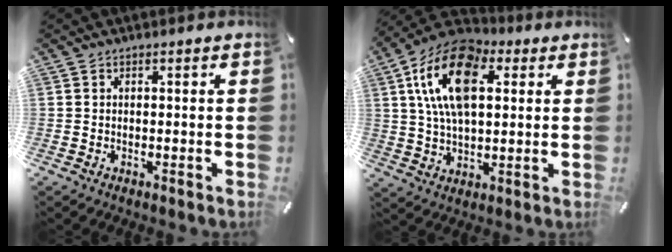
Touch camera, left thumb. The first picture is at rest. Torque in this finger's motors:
{"motor_torque": [0.66, 0.65, 1.84, -0.93, 0.58]}